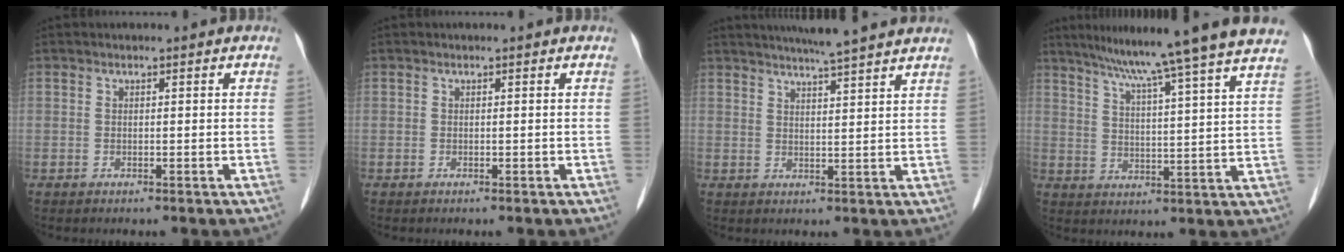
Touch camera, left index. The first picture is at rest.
{"total": 0.0}
{"total": 10.3, "force": [9.2, -0.6, 4.6], "torque": [-0.072, 0.014, 0.117]}
{"total": 19.4, "force": [16.6, -2.1, 9.9], "torque": [-0.159, -0.018, 0.216]}